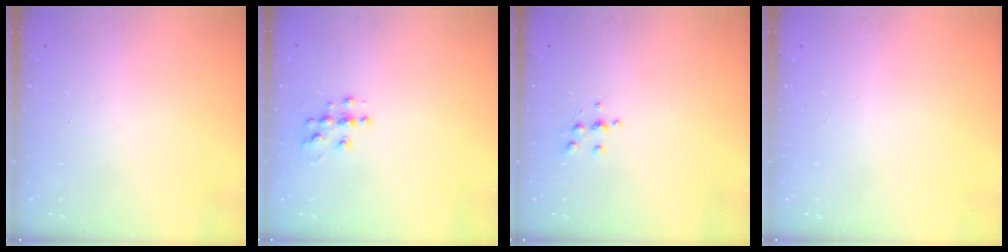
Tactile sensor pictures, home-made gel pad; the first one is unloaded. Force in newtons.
{"total": 6.2, "press": 6.2, "slide": 0.2}
{"total": 4.3, "press": 4.3, "slide": 0.5}
{"total": 0.0}